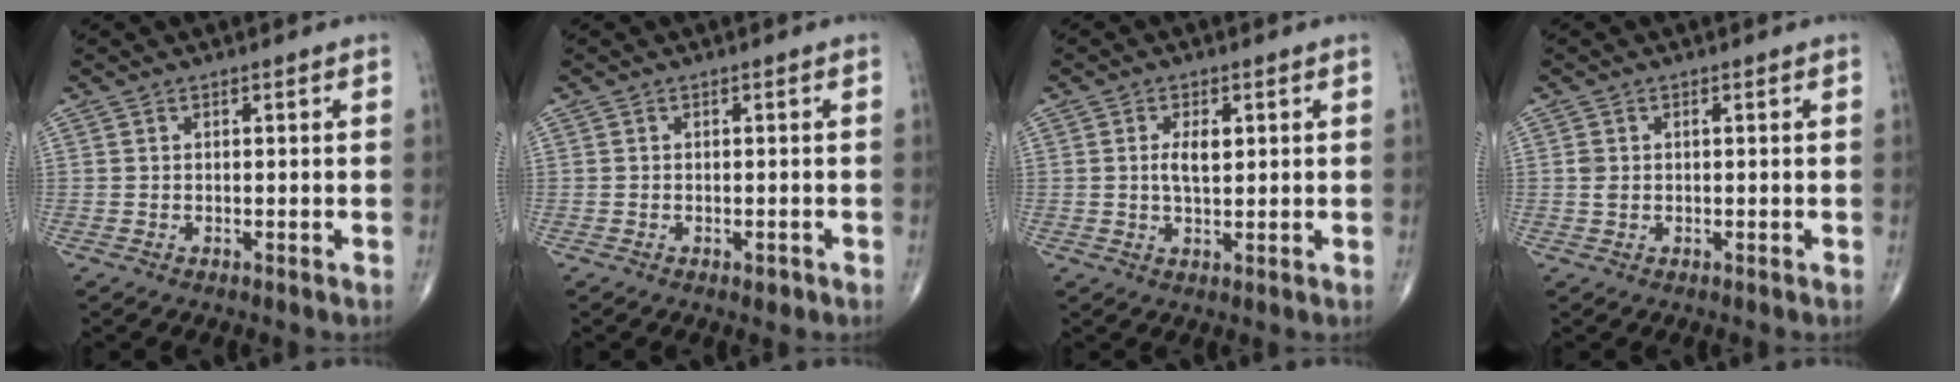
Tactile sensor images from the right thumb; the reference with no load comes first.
{"total": 1.0, "force": [-0.5, 0.5, 0.6], "torque": [-0.005, 0.000, -0.006]}
{"total": 3.9, "force": [0.8, 1.9, 3.3], "torque": [-0.057, -0.005, 0.014]}
{"total": 1.5, "force": [0.1, 1.0, 1.1], "torque": [-0.029, 0.010, 0.005]}